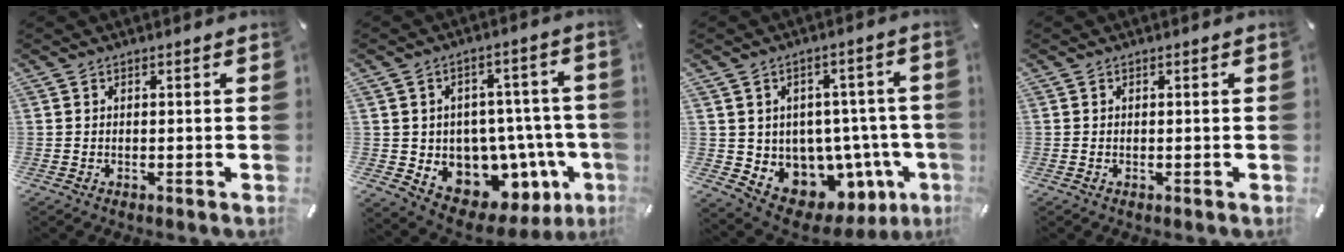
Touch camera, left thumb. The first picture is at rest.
{"total": 10.4, "force": [-3.6, 8.6, 4.5], "torque": [-0.049, -0.004, -0.041]}
{"total": 7.5, "force": [-2.7, 6.5, 2.4], "torque": [-0.031, -0.021, -0.031]}
{"total": 0.5, "force": [-0.1, 0.3, 0.4], "torque": [-0.008, 0.001, -0.002]}